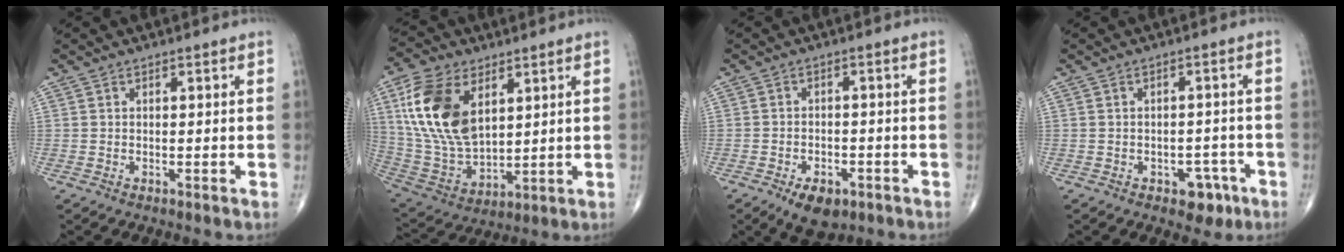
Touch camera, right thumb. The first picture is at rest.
{"total": 18.1, "force": [6.4, 10.5, 13.3], "torque": [-0.251, -0.024, 0.130]}
{"total": 6.9, "force": [-3.9, 3.8, 4.2], "torque": [-0.056, 0.011, -0.056]}
{"total": 4.9, "force": [-2.6, 3.2, 2.7], "torque": [-0.010, 0.018, -0.030]}